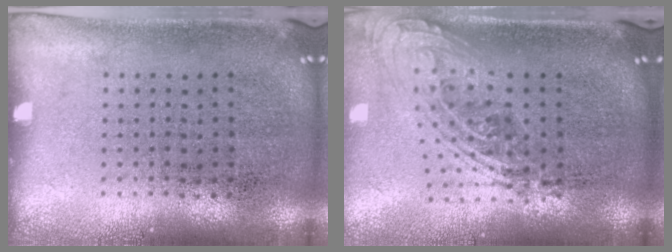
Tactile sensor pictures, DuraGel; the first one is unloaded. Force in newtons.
{"total": 2.1, "press": 1.6, "slide": 1.4}